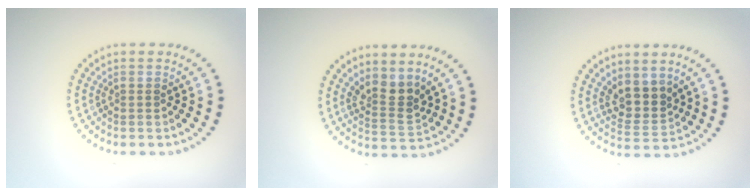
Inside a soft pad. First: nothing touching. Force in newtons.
{"total": 2.7, "press": 2.1, "slide": 1.7}
{"total": 2.9, "press": 2.4, "slide": 1.7}